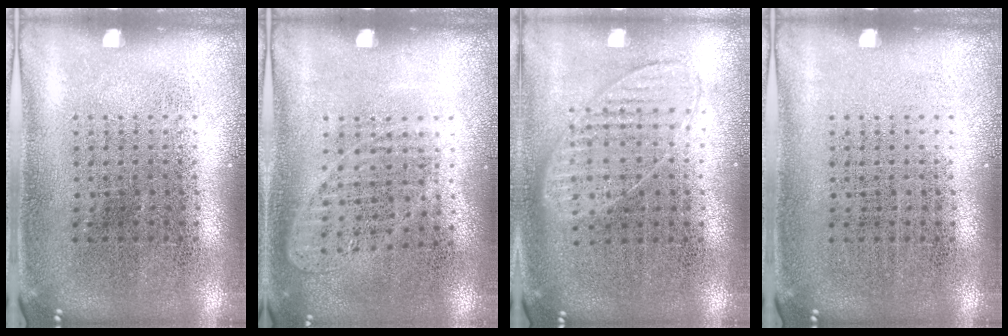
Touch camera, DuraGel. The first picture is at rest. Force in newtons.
{"total": 1.0, "press": 0.9, "slide": 0.4}
{"total": 0.9, "press": 0.8, "slide": 0.3}
{"total": 0.0}